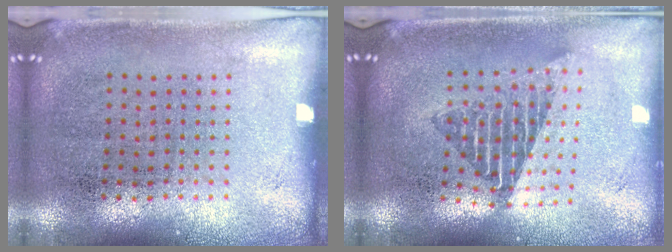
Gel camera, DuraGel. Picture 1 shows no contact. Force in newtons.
{"total": 1.8, "press": 1.4, "slide": 1.0}